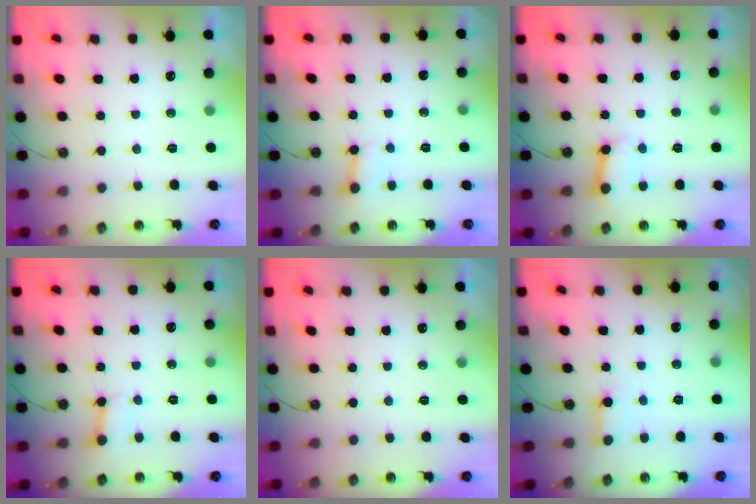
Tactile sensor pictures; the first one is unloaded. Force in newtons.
{"total": 3.0, "press": 3.0, "slide": 0.2}
{"total": 7.1, "press": 7.1, "slide": 0.4}
{"total": 2.9, "press": 2.9, "slide": 0.4}
{"total": 0.0}
{"total": 2.2, "press": 2.2, "slide": 0.1}